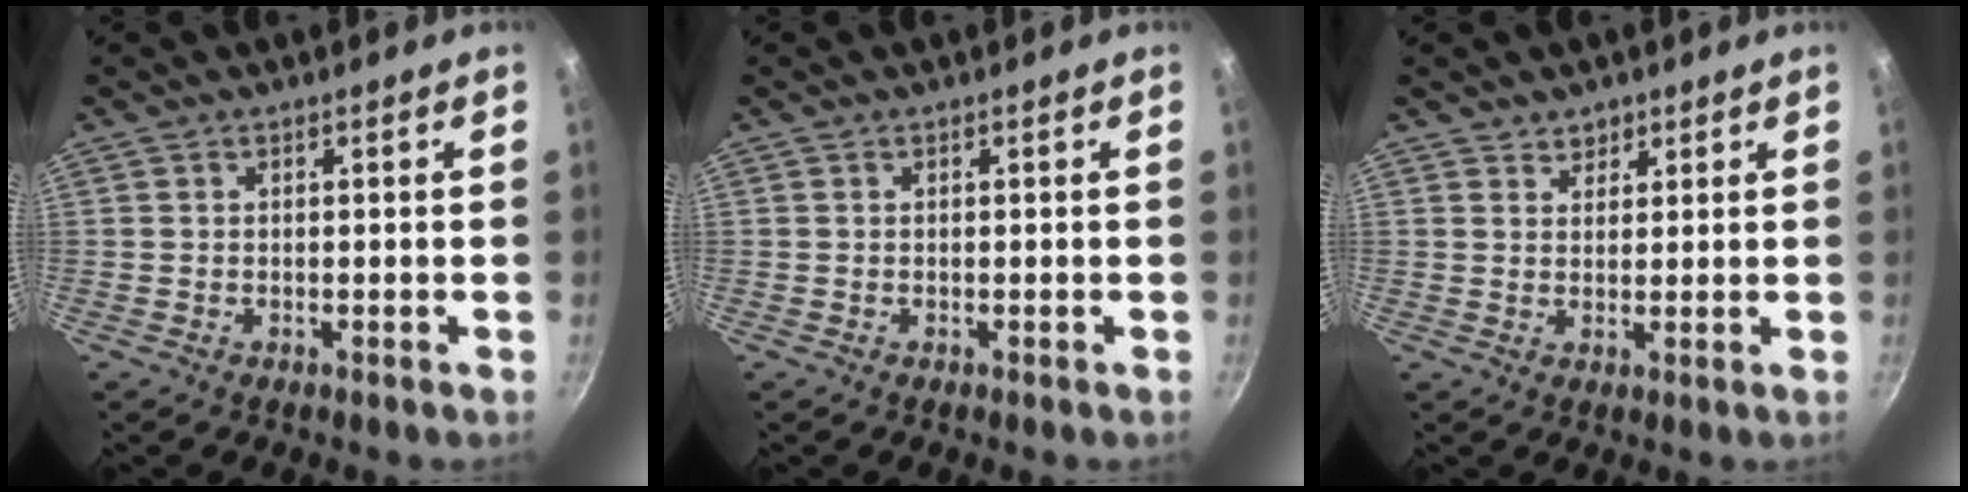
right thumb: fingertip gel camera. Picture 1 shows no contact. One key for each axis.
{"total": 0.0}
{"total": 2.7, "fx": 2.0, "fy": 1.9, "fz": 0.4, "tx": 0.012, "ty": -0.009, "tz": 0.030}